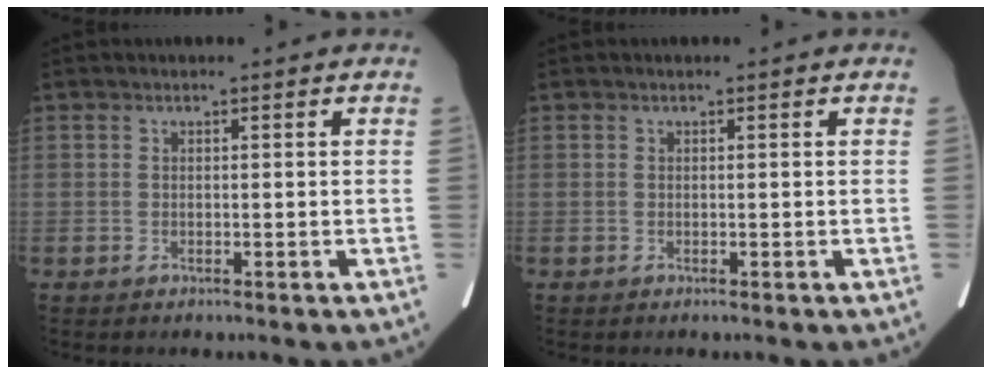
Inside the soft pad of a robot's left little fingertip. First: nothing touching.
{"total": 0.0}